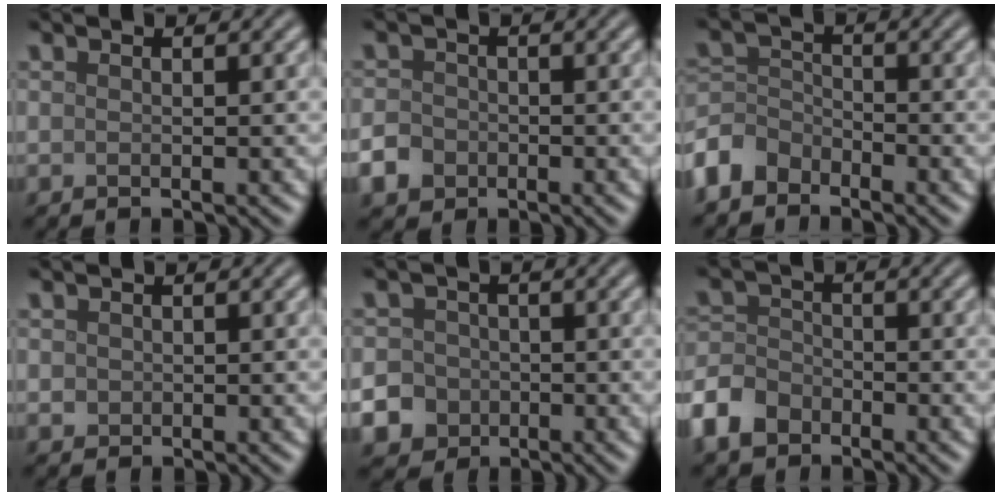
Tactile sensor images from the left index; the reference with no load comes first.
{"total": 2.7, "force": [-1.3, 2.2, 0.9], "torque": [-0.019, -0.003, -0.030]}
{"total": 3.6, "force": [-2.7, 2.2, 0.9], "torque": [-0.021, 0.004, -0.068]}
{"total": 0.7, "force": [0.1, 0.7, 0.2], "torque": [0.001, -0.001, 0.001]}
{"total": 10.2, "force": [-4.7, 8.9, 2.1], "torque": [-0.054, -0.032, -0.108]}
{"total": 4.5, "force": [-2.9, 3.0, 1.8], "torque": [-0.042, 0.004, -0.070]}